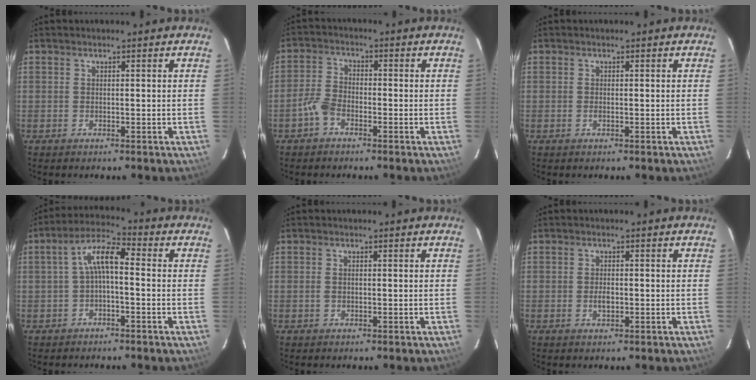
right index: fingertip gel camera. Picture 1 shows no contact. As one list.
[{"total": 4.0, "force": [-2.6, 2.2, 2.2], "torque": [-0.055, 0.011, -0.052]}, {"total": 0.0}, {"total": 6.2, "force": [-0.7, 2.2, 5.7], "torque": [-0.121, 0.024, -0.014]}, {"total": 0.9, "force": [-0.1, 0.6, 0.7], "torque": [-0.016, 0.001, -0.003]}, {"total": 2.0, "force": [-0.5, 1.2, 1.6], "torque": [-0.029, 0.001, -0.008]}]